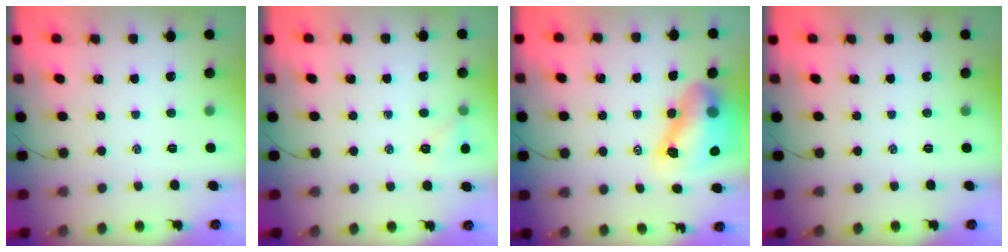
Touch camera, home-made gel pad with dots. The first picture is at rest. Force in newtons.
{"total": 5.9, "press": 5.6, "slide": 1.7}
{"total": 12.5, "press": 12.0, "slide": 3.6}
{"total": 0.0}